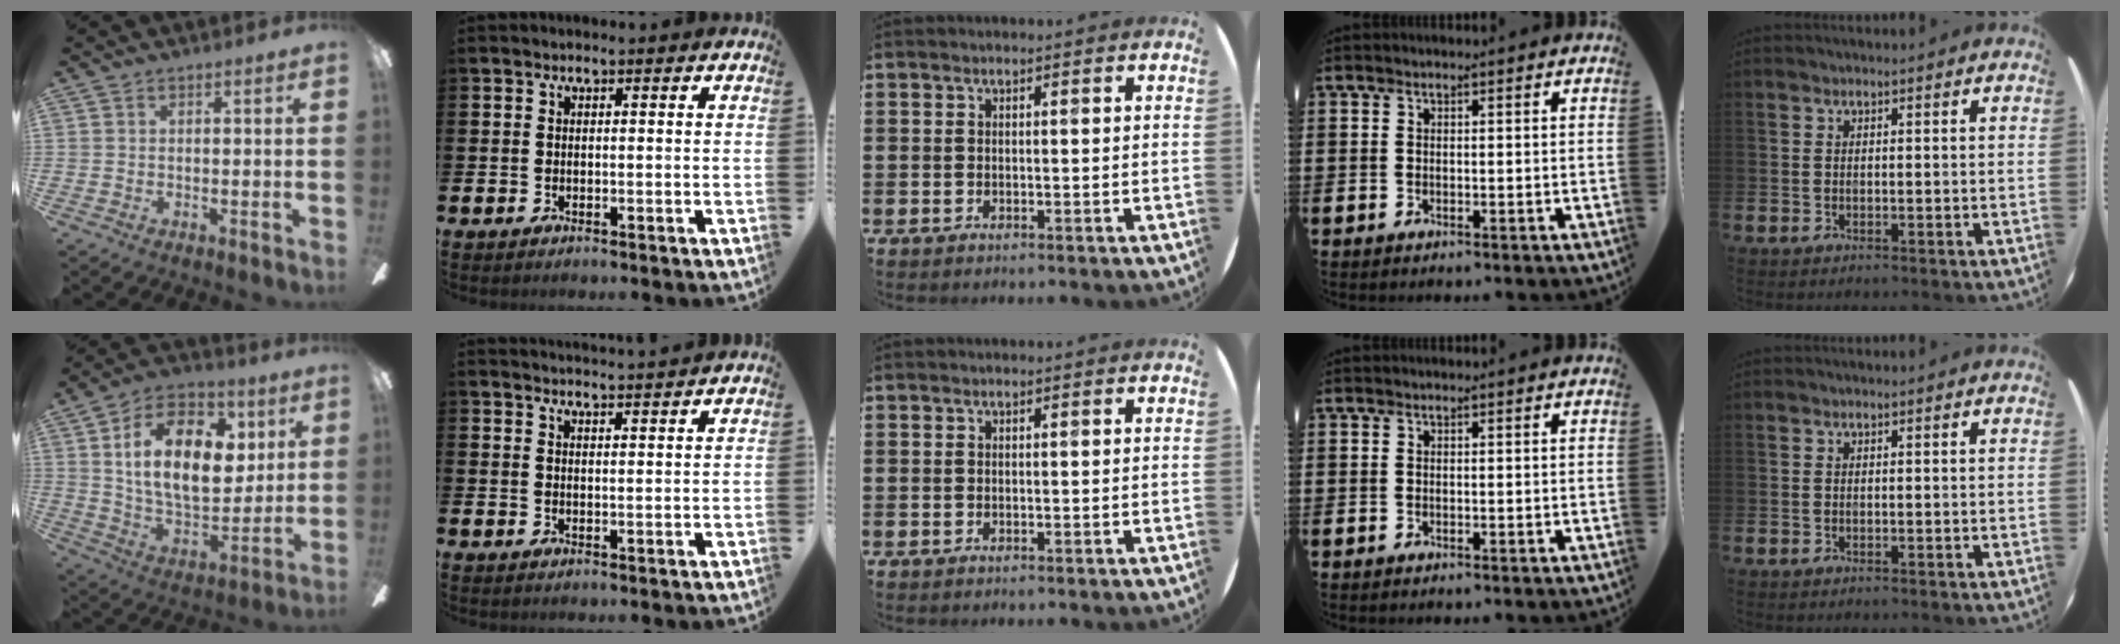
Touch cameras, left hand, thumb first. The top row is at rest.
{"thumb": {"total": 21.3, "force": [7.1, 12.9, 15.5], "torque": [-0.265, -0.009, 0.121]}, "index": {"total": 3.3, "force": [3.2, -0.5, -0.2], "torque": [0.003, -0.022, 0.057]}}